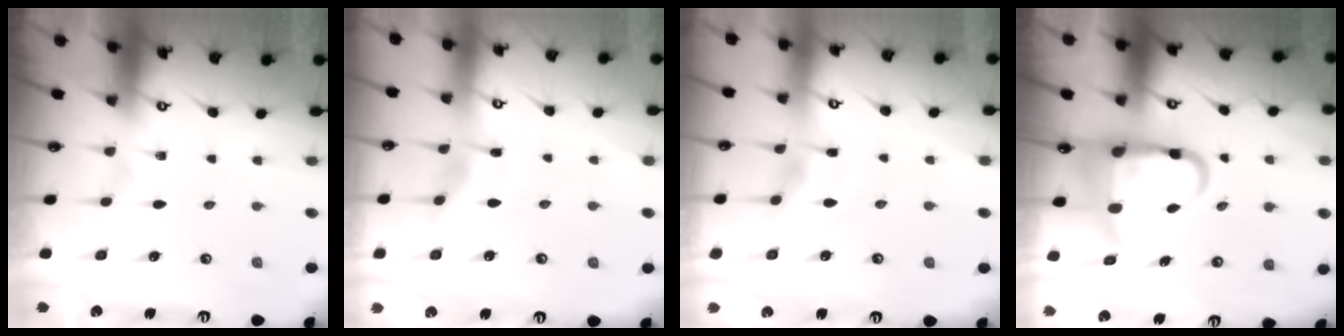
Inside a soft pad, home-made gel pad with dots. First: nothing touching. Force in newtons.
{"total": 2.9, "press": 2.9, "slide": 0.4}
{"total": 2.7, "press": 2.6, "slide": 0.4}
{"total": 9.1, "press": 8.6, "slide": 2.8}